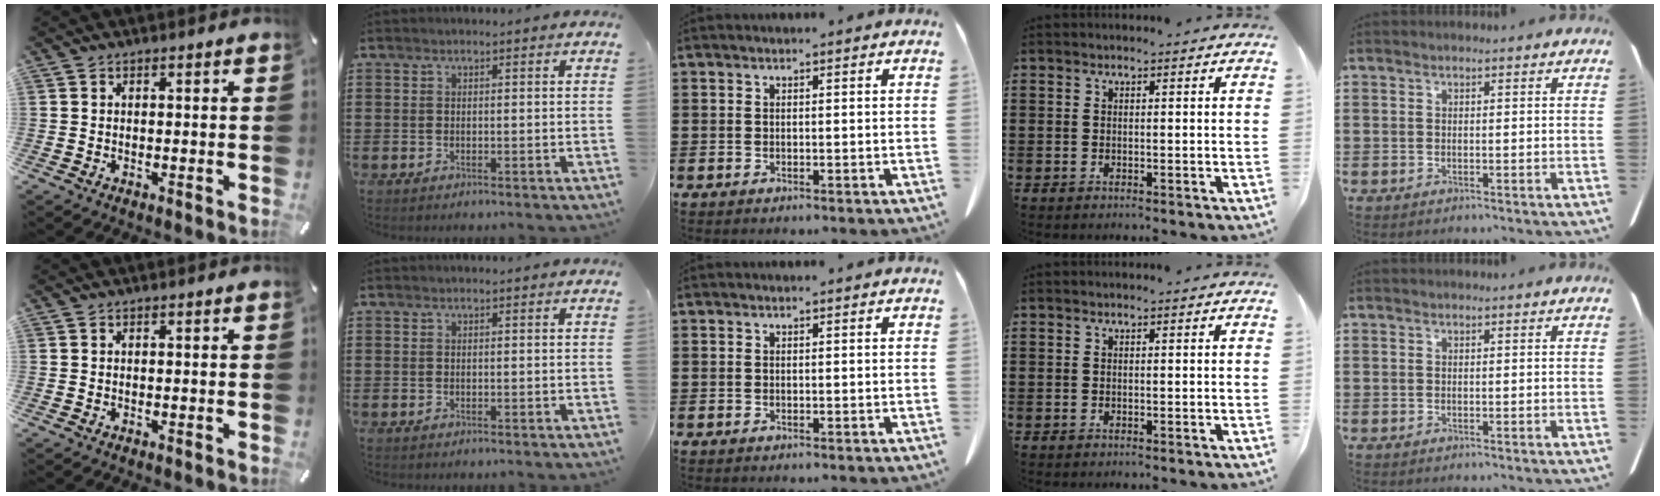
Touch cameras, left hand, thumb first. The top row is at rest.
{}